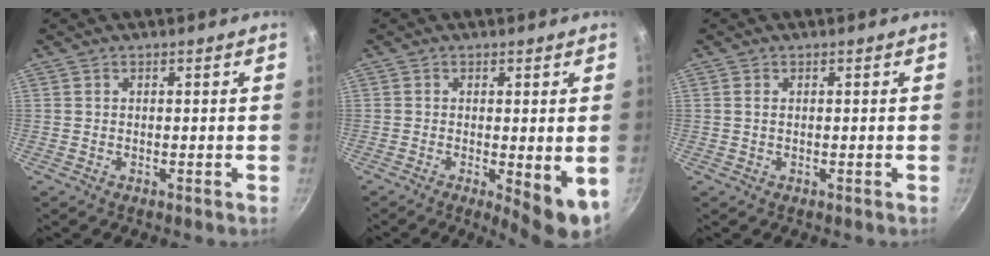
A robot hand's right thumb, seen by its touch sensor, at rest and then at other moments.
{"total": 7.2, "force": [-1.3, 2.1, 6.8], "torque": [-0.080, -0.008, -0.010]}
{"total": 0.7, "force": [0.1, 0.5, 0.6], "torque": [-0.011, 0.003, 0.002]}